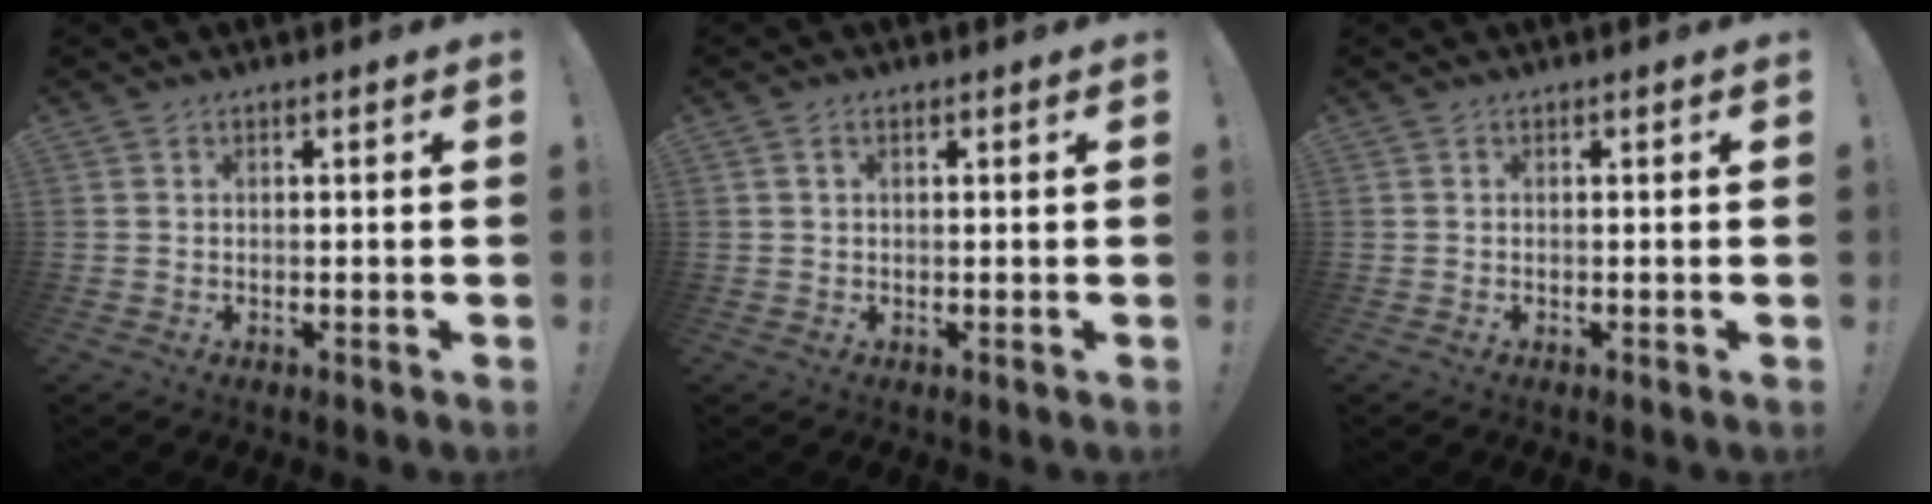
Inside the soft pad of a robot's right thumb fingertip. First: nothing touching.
{"total": 1.5, "force": [0.6, 0.9, 1.0], "torque": [-0.020, 0.005, 0.011]}
{"total": 0.0}